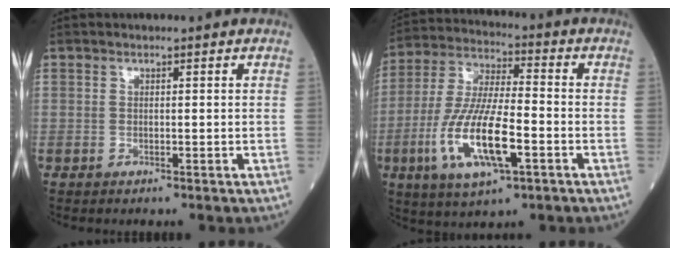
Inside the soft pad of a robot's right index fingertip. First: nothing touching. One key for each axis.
{"total": 14.7, "fx": -4.7, "fy": 3.6, "fz": 13.4, "tx": -0.282, "ty": -0.010, "tz": -0.080}